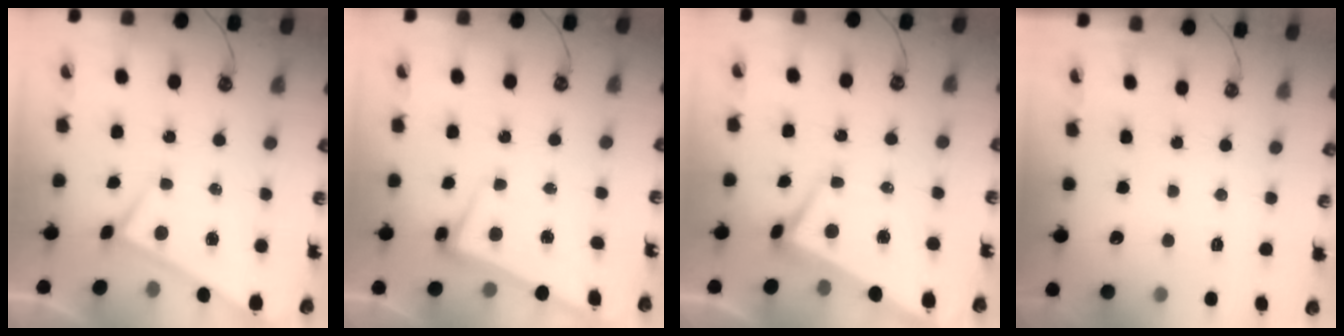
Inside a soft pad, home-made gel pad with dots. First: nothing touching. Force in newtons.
{"total": 2.2, "press": 2.0, "slide": 0.9}
{"total": 0.8, "press": 0.2, "slide": 0.8}
{"total": 0.0}